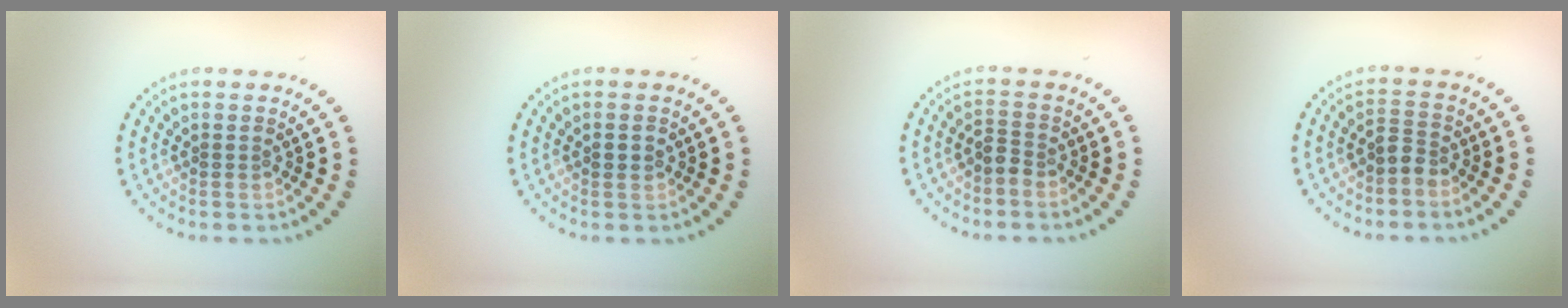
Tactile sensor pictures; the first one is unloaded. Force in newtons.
{"total": 1.2, "press": 1.2, "slide": 0.1}
{"total": 1.3, "press": 1.0, "slide": 0.8}
{"total": 1.7, "press": 1.3, "slide": 1.1}